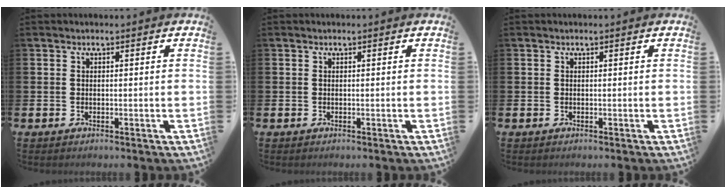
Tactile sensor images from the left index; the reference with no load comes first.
{"total": 0.0}
{"total": 0.0}